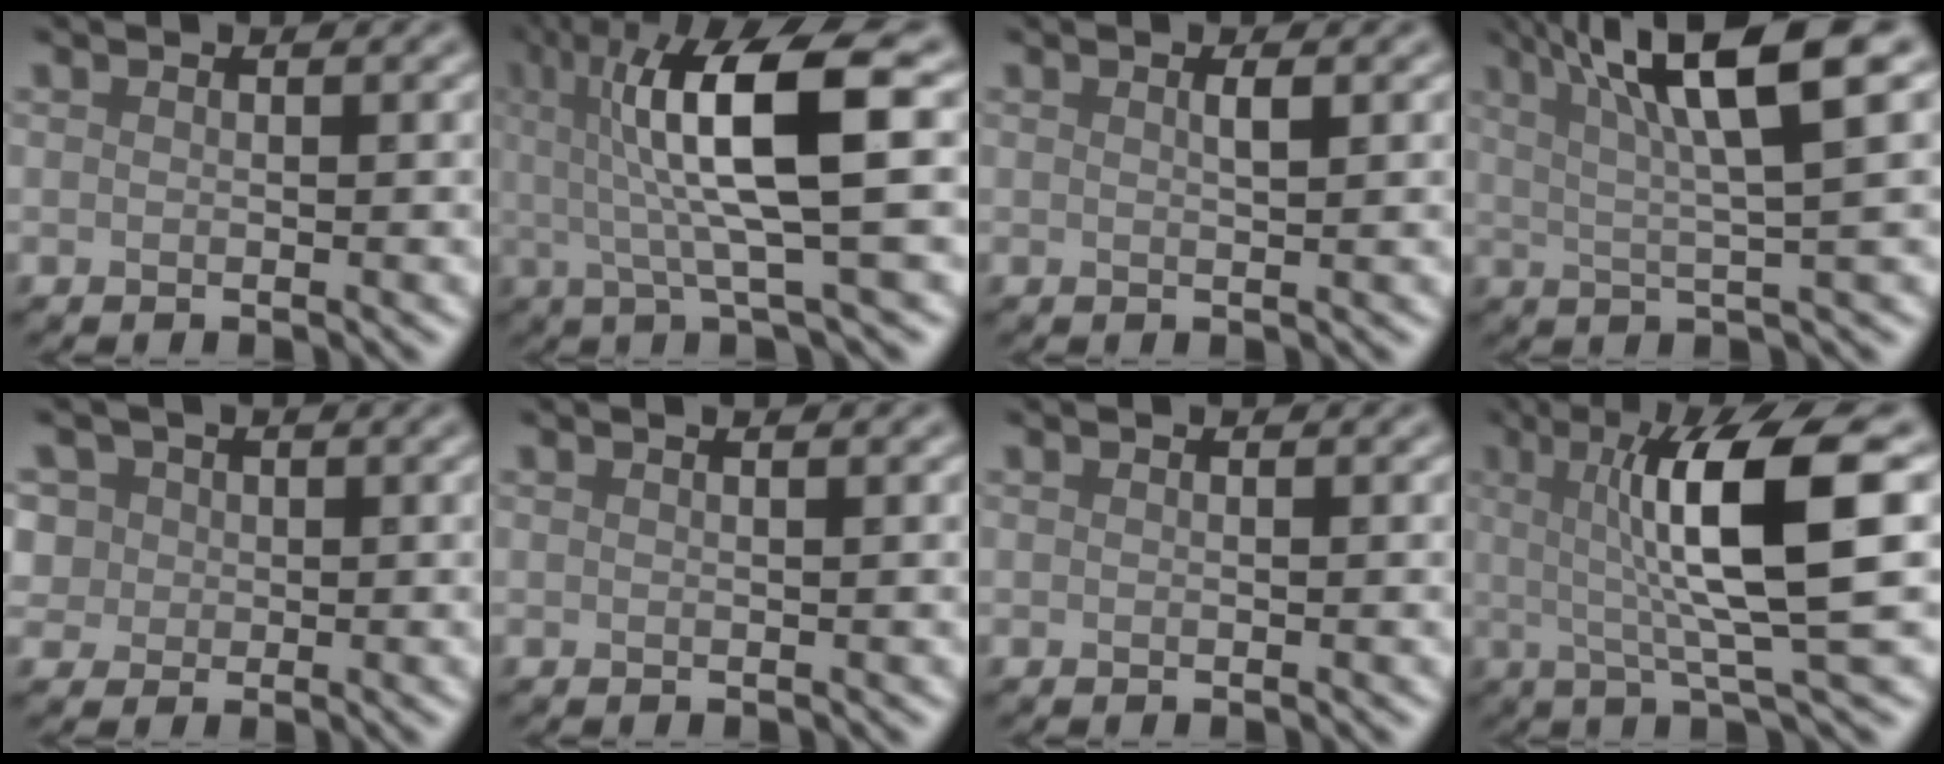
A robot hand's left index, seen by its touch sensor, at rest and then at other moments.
{"total": 9.6, "force": [1.9, 2.1, 9.2], "torque": [-0.145, 0.003, 0.032]}
{"total": 1.0, "force": [0.4, 0.2, 0.9], "torque": [-0.012, 0.003, 0.005]}
{"total": 9.3, "force": [4.4, 1.5, 8.0], "torque": [-0.100, 0.024, 0.067]}
{"total": 5.2, "force": [2.1, 4.3, 1.9], "torque": [-0.034, 0.021, 0.016]}
{"total": 1.3, "force": [0.7, 0.5, 1.0], "torque": [-0.007, 0.001, -0.003]}
{"total": 0.0}
{"total": 9.6, "force": [1.5, 1.7, 9.3], "torque": [-0.128, 0.005, 0.025]}